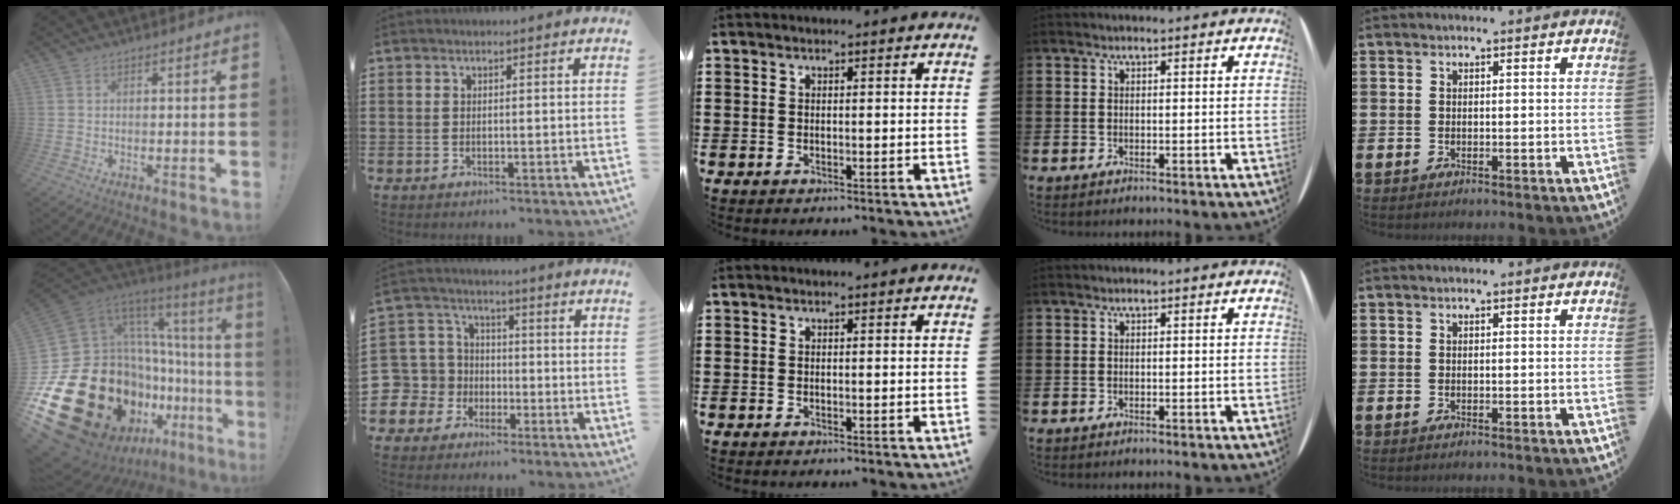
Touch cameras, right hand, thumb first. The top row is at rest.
{"thumb": {"total": 31.0, "force": [-9.1, 18.8, 22.9], "torque": [-0.365, -0.025, -0.057]}, "index": {"total": 7.3, "force": [-1.6, 7.1, 0.5], "torque": [-0.076, -0.005, -0.035]}}